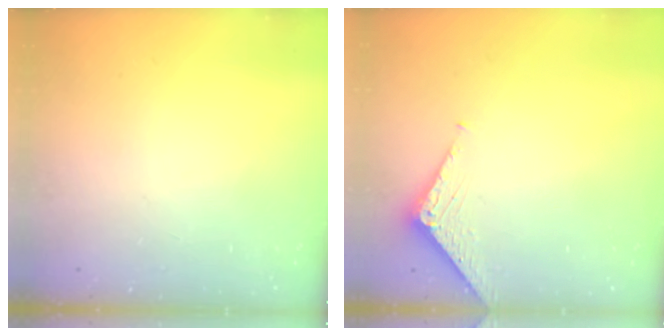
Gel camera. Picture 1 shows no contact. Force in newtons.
{"total": 3.5, "press": 3.5, "slide": 0.3}